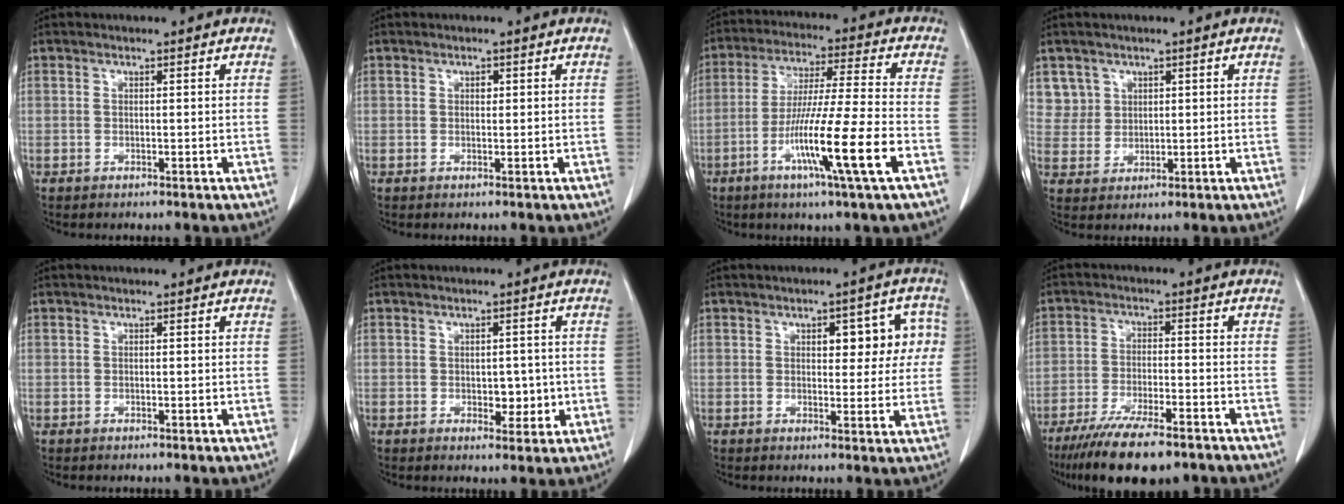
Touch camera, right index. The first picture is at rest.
{"total": 0.8, "force": [0.3, 0.5, 0.5], "torque": [-0.005, 0.000, 0.003]}
{"total": 14.4, "force": [-5.6, -1.1, 13.3], "torque": [-0.245, -0.019, -0.103]}
{"total": 4.3, "force": [2.3, 3.6, -0.4], "torque": [0.019, 0.001, 0.048]}
{"total": 0.0}
{"total": 3.6, "force": [-0.4, 2.3, 2.7], "torque": [-0.028, 0.001, 0.001]}
{"total": 7.7, "force": [2.1, 3.6, 6.5], "torque": [-0.061, 0.028, 0.023]}
{"total": 13.3, "force": [-10.0, 3.0, 8.2], "torque": [-0.136, -0.024, -0.163]}